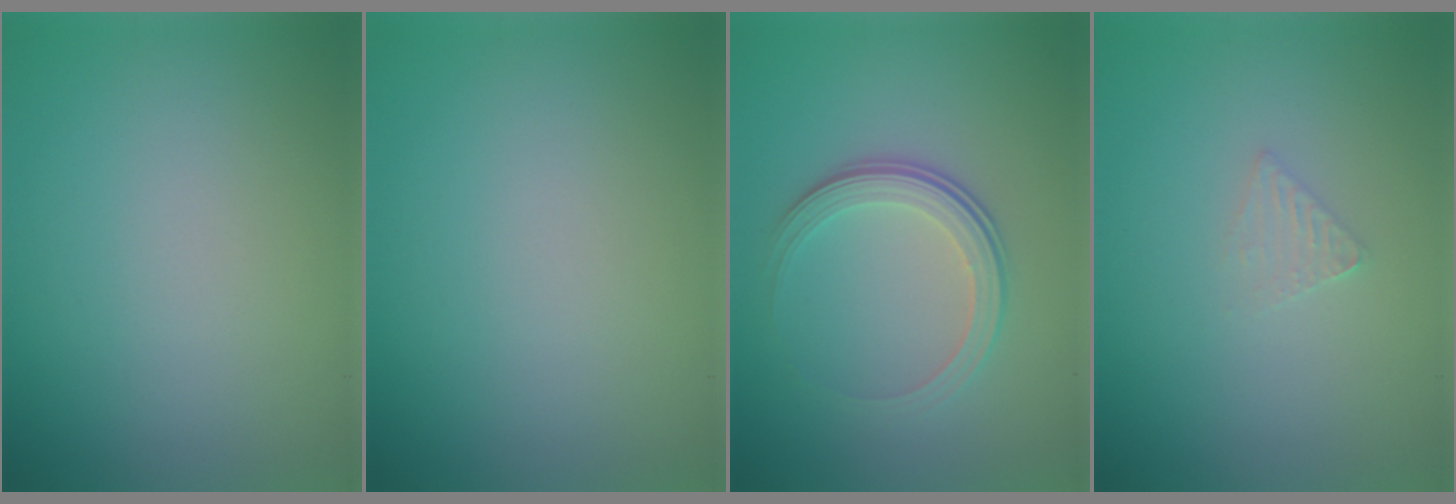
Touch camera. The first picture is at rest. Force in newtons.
{"total": 0.0}
{"total": 3.6, "press": 2.5, "slide": 2.6}
{"total": 1.0, "press": 1.0, "slide": 0.1}